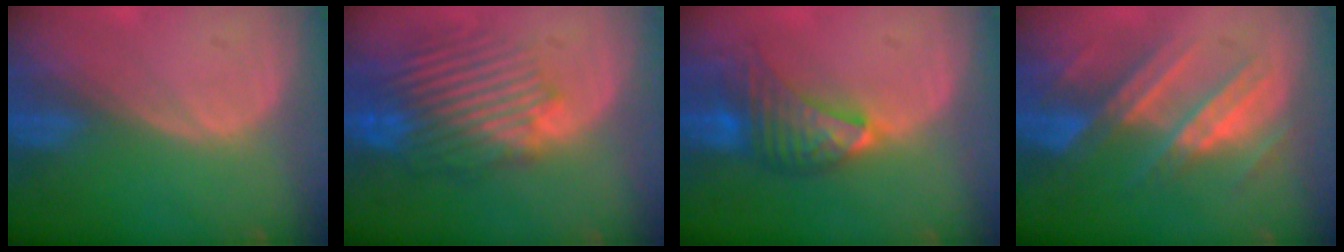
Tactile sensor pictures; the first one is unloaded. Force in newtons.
{"total": 10.2, "press": 9.5, "slide": 3.9}
{"total": 7.0, "press": 6.9, "slide": 1.1}
{"total": 8.3, "press": 8.0, "slide": 2.0}